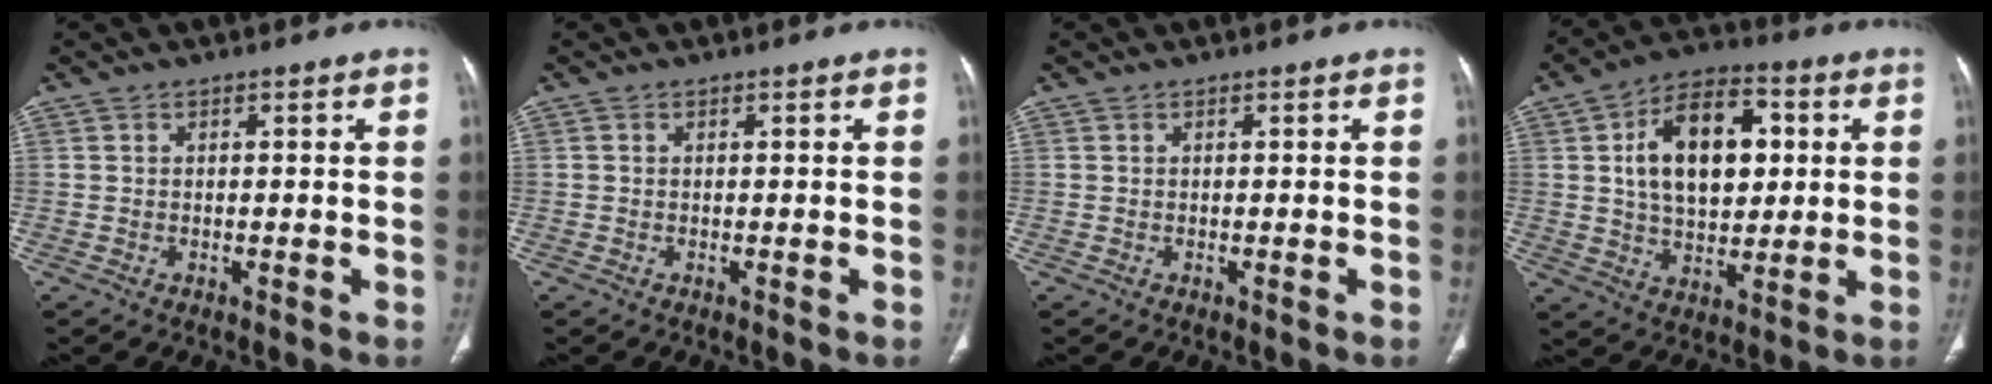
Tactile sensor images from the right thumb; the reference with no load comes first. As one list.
[{"total": 0.0}, {"total": 0.0}, {"total": 16.6, "force": [3.4, 10.1, 12.7], "torque": [-0.178, 0.006, 0.056]}]